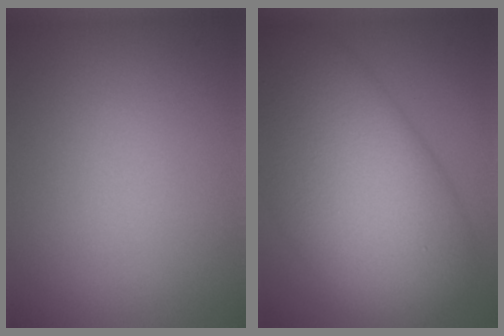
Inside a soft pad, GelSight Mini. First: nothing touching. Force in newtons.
{"total": 15.7, "press": 15.6, "slide": 0.7}